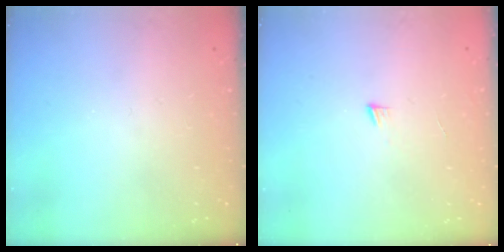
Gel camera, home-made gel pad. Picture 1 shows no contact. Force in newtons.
{"total": 3.1, "press": 3.1, "slide": 0.4}